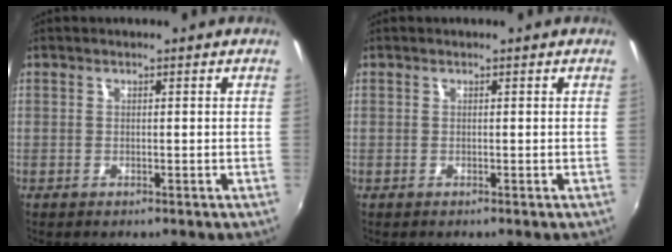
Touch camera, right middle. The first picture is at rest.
{"total": 0.0}